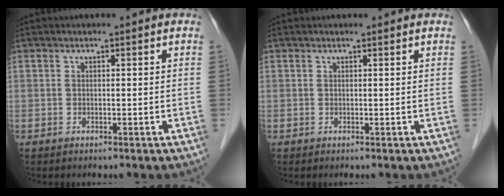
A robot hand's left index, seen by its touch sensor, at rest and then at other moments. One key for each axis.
{"total": 1.3, "fx": 1.2, "fy": 0.2, "fz": 0.3, "tx": -0.009, "ty": 0.017, "tz": 0.017}